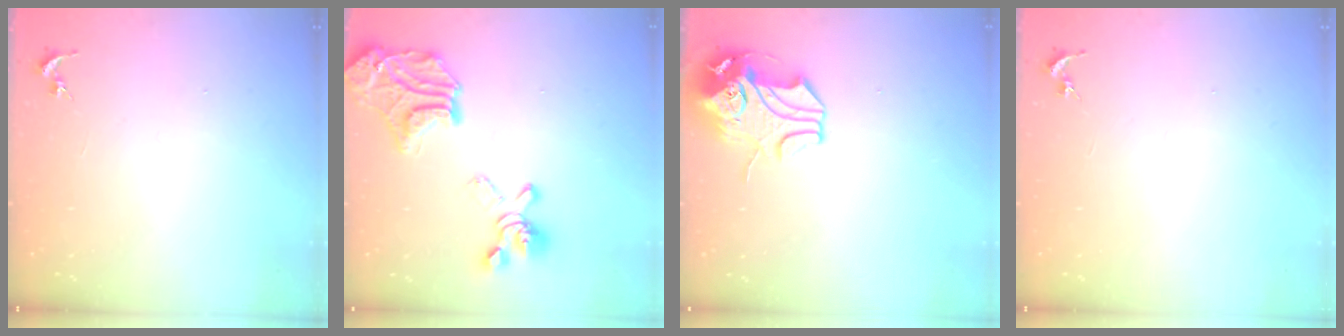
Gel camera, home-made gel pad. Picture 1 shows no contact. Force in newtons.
{"total": 25.0, "press": 24.9, "slide": 2.6}
{"total": 10.3, "press": 10.2, "slide": 1.7}
{"total": 0.0}